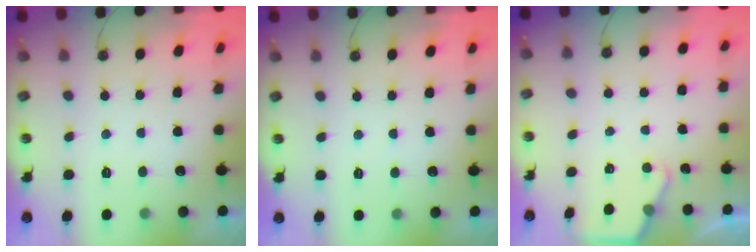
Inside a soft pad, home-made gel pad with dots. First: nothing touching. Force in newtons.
{"total": 2.4, "press": 2.3, "slide": 0.4}
{"total": 2.7, "press": 2.7, "slide": 0.2}